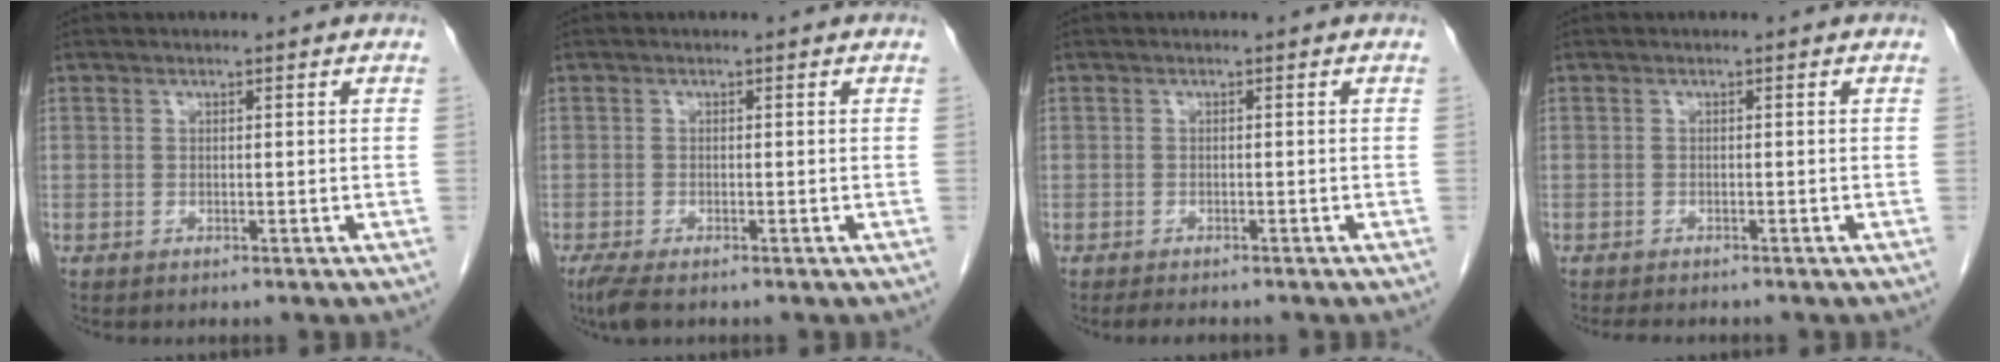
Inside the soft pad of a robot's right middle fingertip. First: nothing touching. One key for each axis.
{"total": 3.2, "fx": -2.3, "fy": 0.7, "fz": 2.1, "tx": -0.048, "ty": -0.013, "tz": -0.039}
{"total": 2.7, "fx": -2.3, "fy": 0.8, "fz": 1.1, "tx": -0.027, "ty": -0.010, "tz": -0.030}
{"total": 3.2, "fx": -2.8, "fy": 0.9, "fz": 1.4, "tx": -0.023, "ty": -0.007, "tz": -0.036}